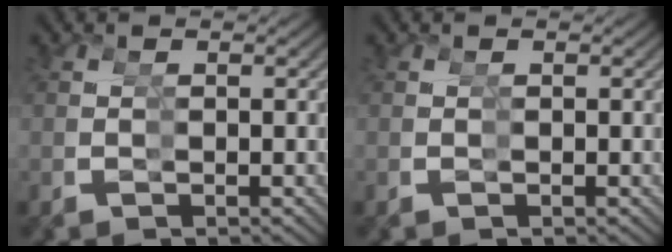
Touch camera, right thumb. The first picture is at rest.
{"total": 0.0}